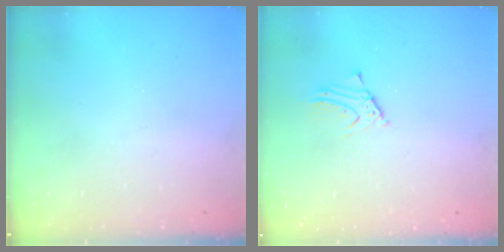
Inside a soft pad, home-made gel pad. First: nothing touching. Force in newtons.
{"total": 2.4, "press": 2.4, "slide": 0.2}